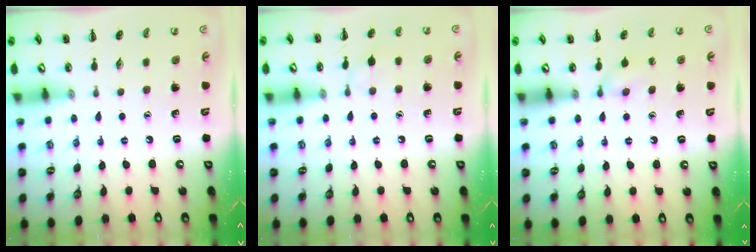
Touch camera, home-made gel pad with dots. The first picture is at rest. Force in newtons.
{"total": 5.0, "press": 4.6, "slide": 1.9}
{"total": 5.4, "press": 5.0, "slide": 2.0}